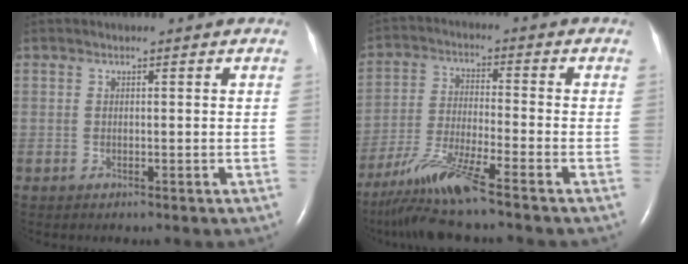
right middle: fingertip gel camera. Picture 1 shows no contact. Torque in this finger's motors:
{"motor_torque": [1.09, -1.05, 0.22, 0.07]}